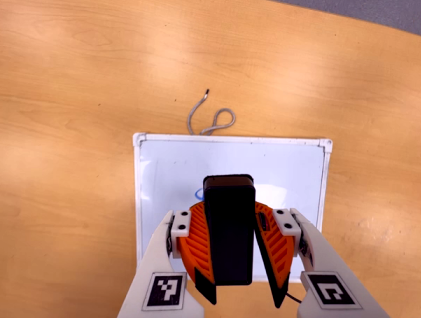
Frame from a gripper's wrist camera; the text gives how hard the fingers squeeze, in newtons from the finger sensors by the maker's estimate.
{"total": 10.2, "left": 9.7, "right": 10.8}